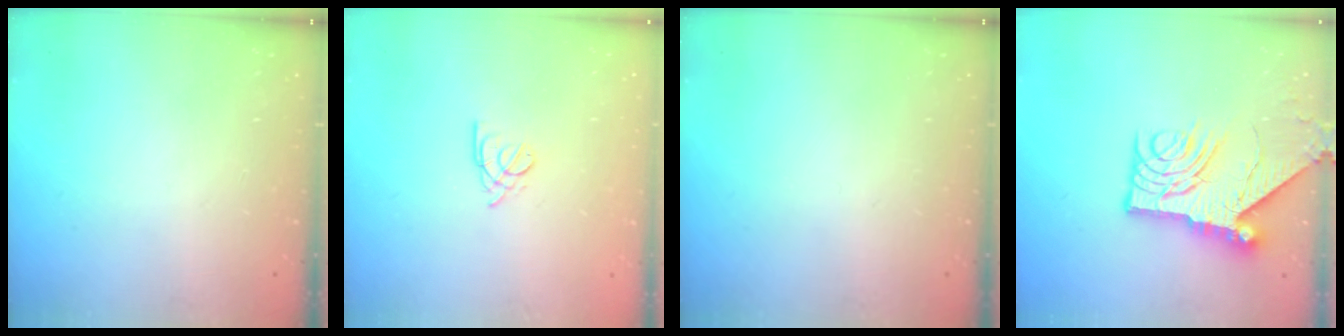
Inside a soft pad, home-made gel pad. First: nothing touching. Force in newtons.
{"total": 1.6, "press": 1.5, "slide": 0.5}
{"total": 0.0}
{"total": 12.6, "press": 12.6, "slide": 1.5}